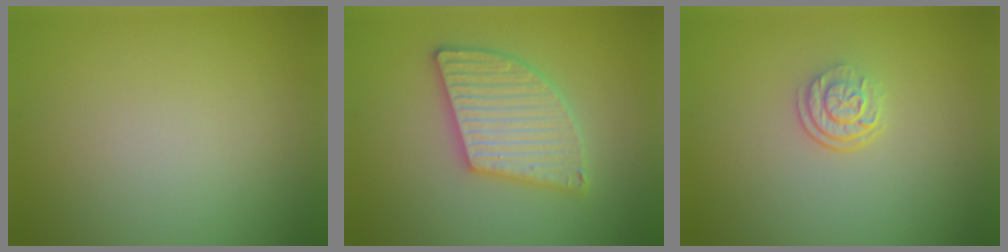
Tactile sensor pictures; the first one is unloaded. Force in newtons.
{"total": 5.4, "press": 5.4, "slide": 0.7}
{"total": 2.6, "press": 1.8, "slide": 1.9}